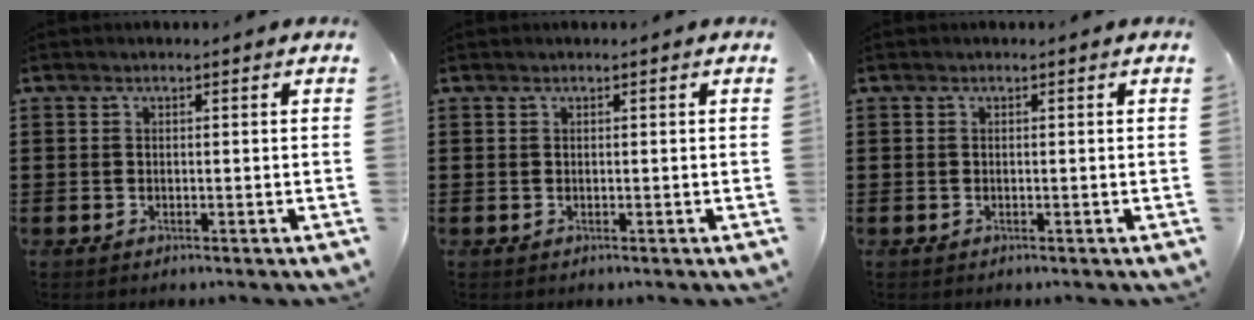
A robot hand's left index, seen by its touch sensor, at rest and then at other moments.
{"total": 0.0}
{"total": 0.0}